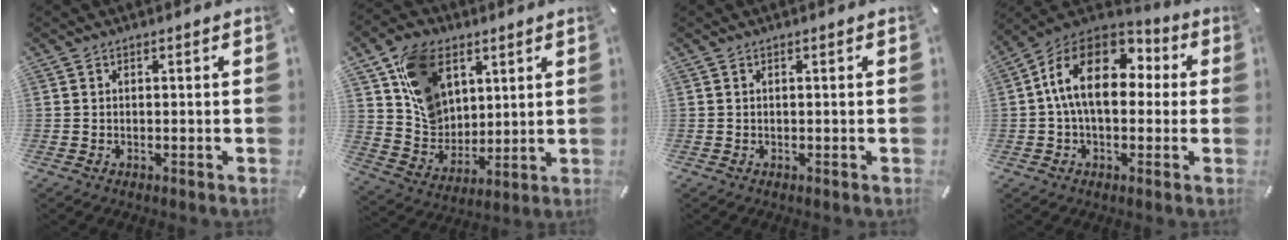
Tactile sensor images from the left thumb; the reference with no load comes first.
{"total": 14.1, "force": [6.5, 10.6, 6.7], "torque": [-0.141, -0.009, 0.130]}
{"total": 0.0}
{"total": 16.2, "force": [2.2, 10.4, 12.3], "torque": [-0.230, 0.007, 0.038]}